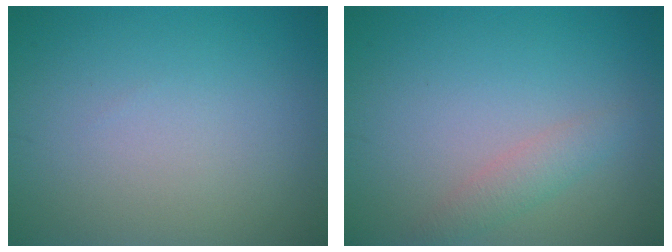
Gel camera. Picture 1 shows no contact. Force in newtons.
{"total": 1.8, "press": 1.8, "slide": 0.1}